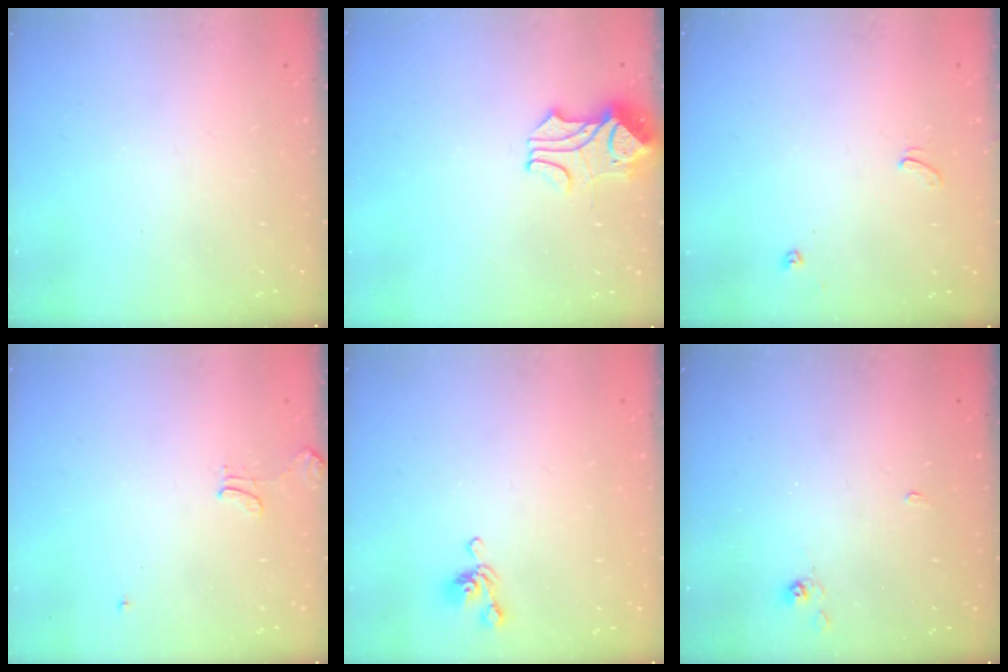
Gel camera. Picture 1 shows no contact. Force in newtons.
{"total": 1.7, "press": 1.3, "slide": 1.0}
{"total": 1.7, "press": 1.7, "slide": 0.5}
{"total": 1.3, "press": 1.2, "slide": 0.5}
{"total": 5.1, "press": 5.1, "slide": 0.2}
{"total": 3.2, "press": 3.2, "slide": 0.5}